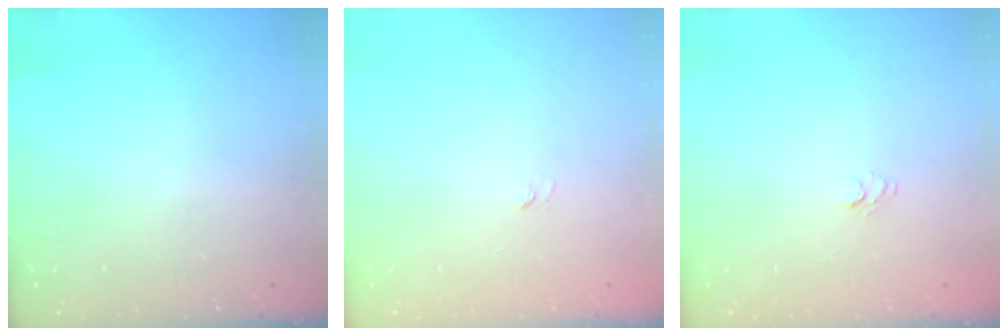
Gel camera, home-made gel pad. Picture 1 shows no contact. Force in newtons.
{"total": 3.3, "press": 3.1, "slide": 1.0}
{"total": 4.2, "press": 4.0, "slide": 1.2}